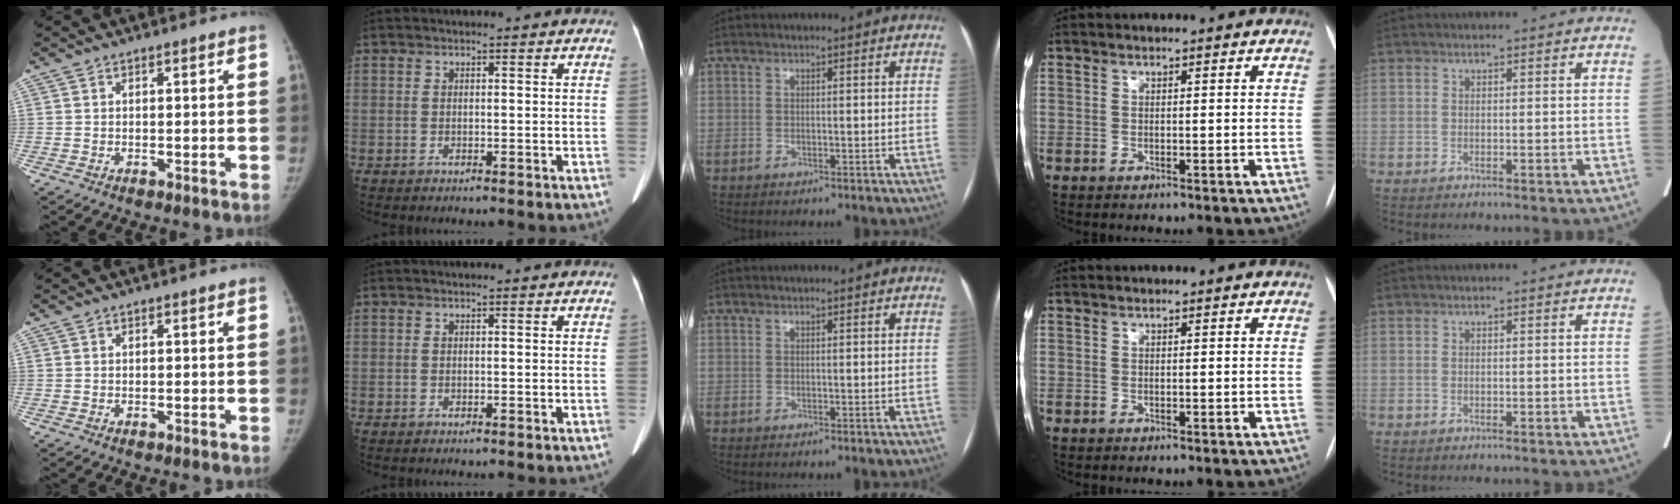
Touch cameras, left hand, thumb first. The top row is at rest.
{}